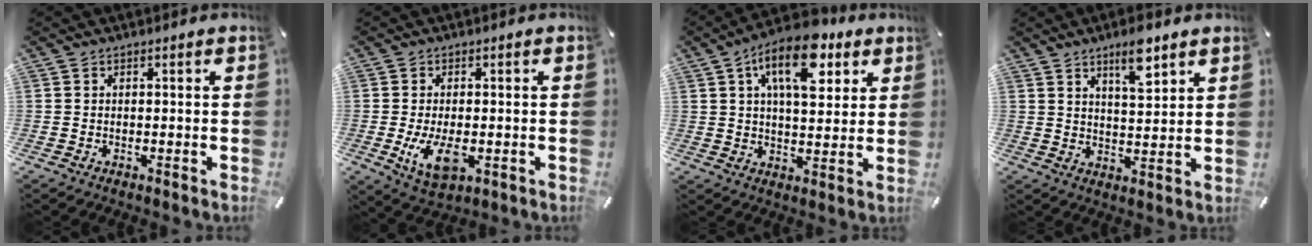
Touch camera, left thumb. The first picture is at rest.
{"total": 7.8, "force": [-1.4, 4.4, 6.4], "torque": [-0.128, -0.012, -0.027]}
{"total": 14.6, "force": [7.1, 7.2, 10.5], "torque": [-0.160, -0.017, 0.119]}
{"total": 8.3, "force": [5.8, 2.6, 5.4], "torque": [-0.079, -0.029, 0.095]}